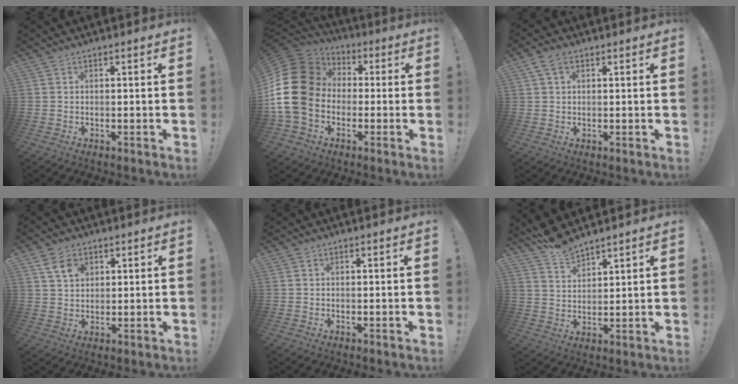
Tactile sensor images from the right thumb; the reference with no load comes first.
{"total": 20.7, "force": [-0.4, 16.2, 12.8], "torque": [-0.251, 0.020, 0.011]}
{"total": 4.0, "force": [1.7, 2.4, 2.7], "torque": [-0.053, 0.006, 0.034]}
{"total": 6.3, "force": [3.0, 4.2, 3.5], "torque": [-0.053, -0.006, 0.055]}
{"total": 0.0}
{"total": 6.8, "force": [6.5, 1.4, 1.5], "torque": [-0.040, -0.039, 0.123]}